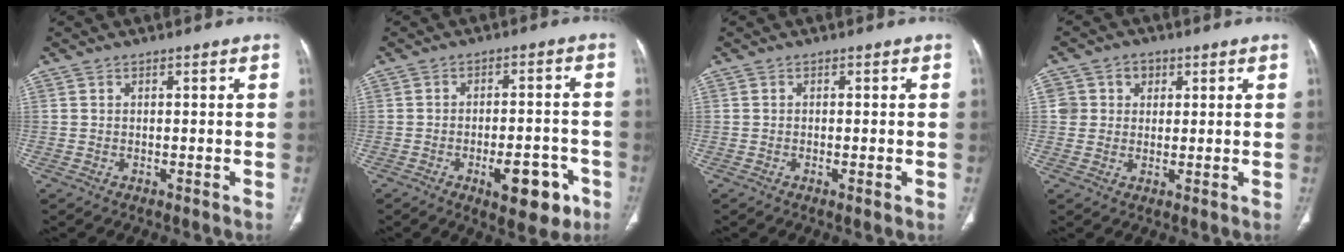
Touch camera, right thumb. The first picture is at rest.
{"total": 10.1, "force": [-4.6, 4.4, 7.9], "torque": [-0.091, 0.023, -0.057]}
{"total": 1.2, "force": [-0.3, 0.2, 1.1], "torque": [-0.024, -0.004, -0.006]}
{"total": 4.7, "force": [1.4, 4.4, 0.8], "torque": [0.017, 0.001, 0.020]}